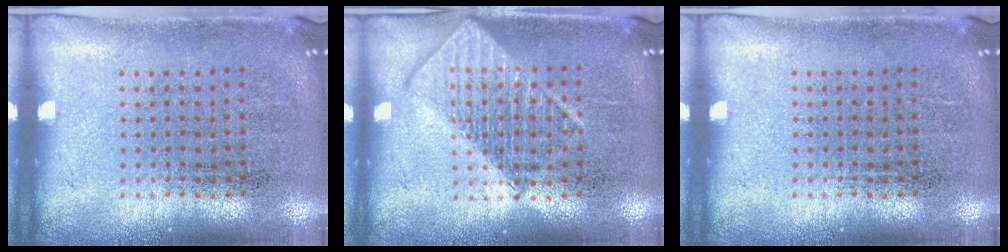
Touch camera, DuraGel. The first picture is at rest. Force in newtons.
{"total": 2.9, "press": 2.9, "slide": 0.3}
{"total": 0.0}